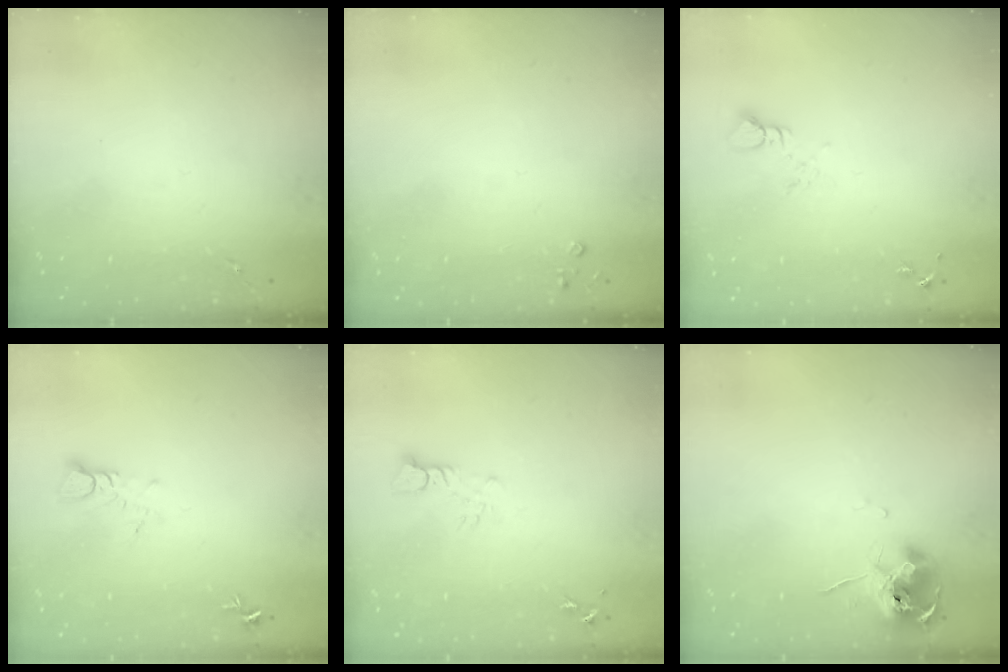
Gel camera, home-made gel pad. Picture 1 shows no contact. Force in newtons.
{"total": 2.2, "press": 2.2, "slide": 0.3}
{"total": 3.4, "press": 3.4, "slide": 0.2}
{"total": 3.9, "press": 3.9, "slide": 0.2}
{"total": 3.2, "press": 3.2, "slide": 0.2}
{"total": 10.4, "press": 10.3, "slide": 0.7}